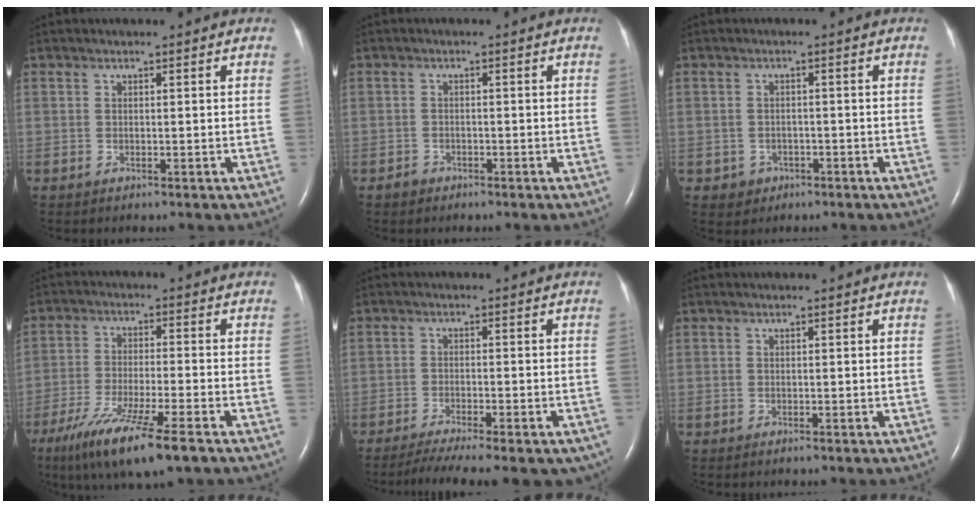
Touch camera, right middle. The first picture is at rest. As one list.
[{"total": 1.3, "force": [-1.0, 0.9, 0.0], "torque": [-0.003, 0.004, -0.020]}, {"total": 2.5, "force": [-1.2, 2.2, 0.2], "torque": [0.001, 0.011, -0.012]}, {"total": 12.6, "force": [-8.0, 0.8, 9.8], "torque": [-0.185, -0.039, -0.137]}, {"total": 14.8, "force": [-11.6, 3.4, 8.5], "torque": [-0.122, -0.015, -0.156]}, {"total": 0.0}]